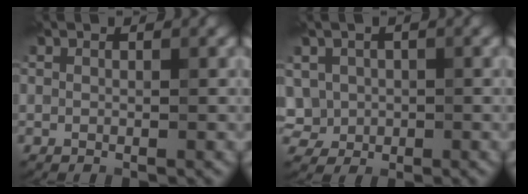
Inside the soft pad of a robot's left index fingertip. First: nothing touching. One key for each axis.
{"total": 4.0, "fx": 0.1, "fy": 3.5, "fz": 2.0, "tx": -0.044, "ty": 0.007, "tz": 0.002}